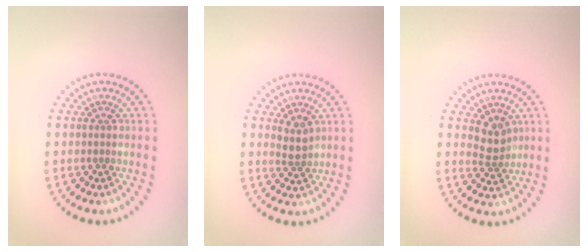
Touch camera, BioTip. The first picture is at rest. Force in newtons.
{"total": 1.7, "press": 1.4, "slide": 1.1}
{"total": 2.2, "press": 1.8, "slide": 1.3}